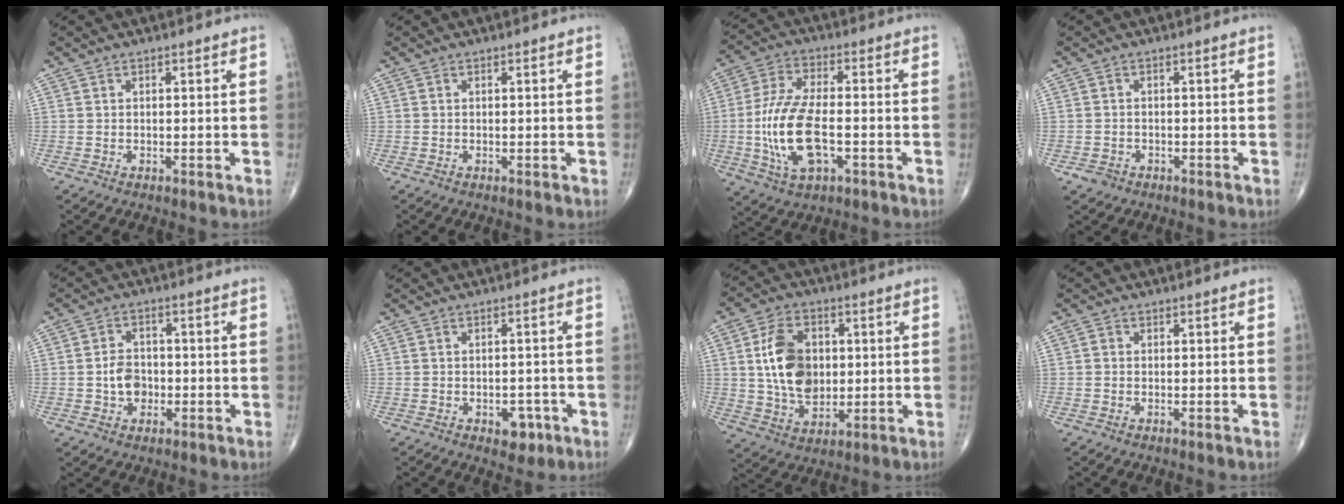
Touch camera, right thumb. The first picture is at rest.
{"total": 0.0}
{"total": 14.2, "force": [-2.8, 6.6, 12.3], "torque": [-0.256, 0.014, -0.048]}
{"total": 1.8, "force": [-1.1, 1.4, 0.4], "torque": [-0.006, 0.008, -0.016]}
{"total": 5.4, "force": [-1.0, 4.2, 3.2], "torque": [-0.035, 0.013, -0.019]}
{"total": 4.1, "force": [-1.8, 2.6, 2.6], "torque": [-0.015, 0.010, -0.019]}
{"total": 13.0, "force": [1.5, 8.9, 9.4], "torque": [-0.145, -0.004, 0.031]}
{"total": 0.7, "force": [-0.1, 0.6, 0.3], "torque": [-0.002, 0.001, -0.004]}